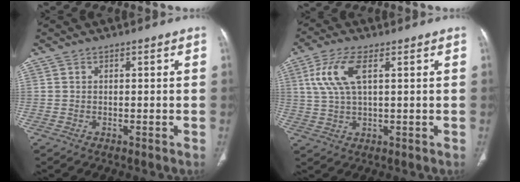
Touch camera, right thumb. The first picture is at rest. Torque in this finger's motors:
{"motor_torque": [-0.63, 0.79, 0.52, -0.47, 0.12]}